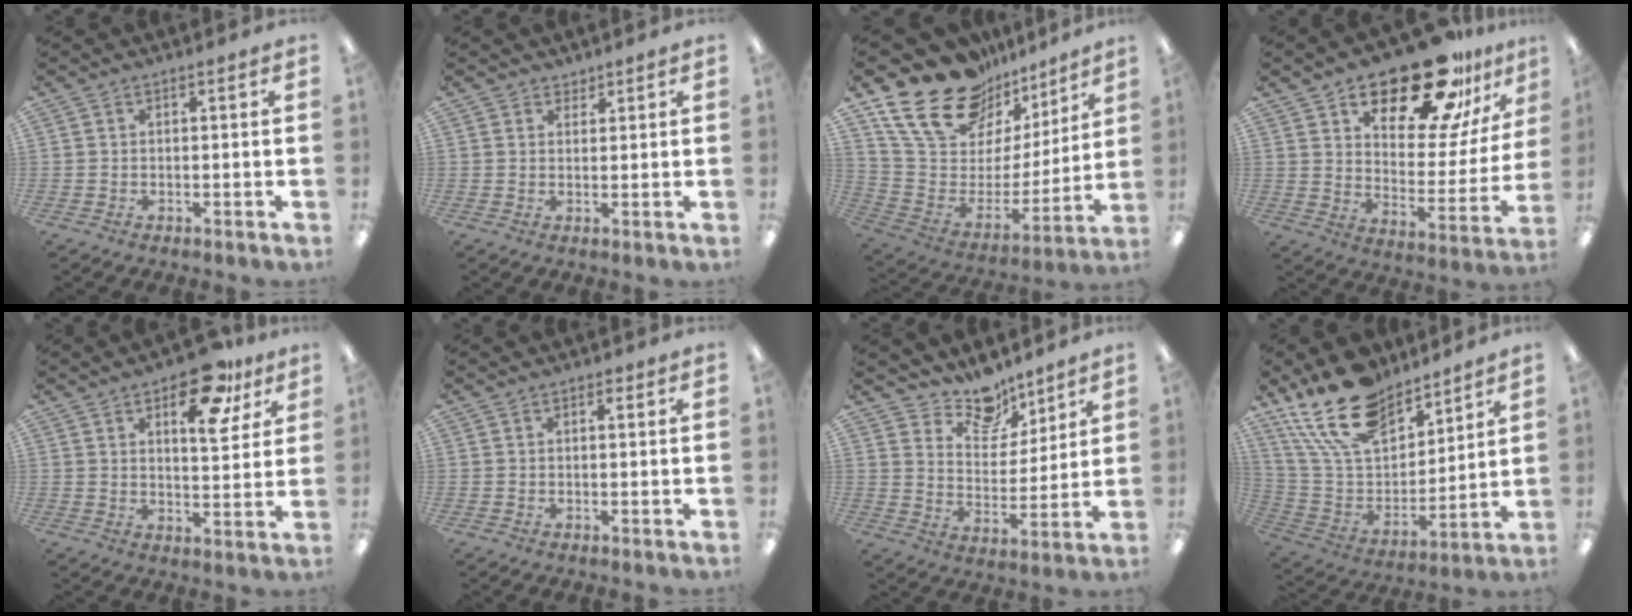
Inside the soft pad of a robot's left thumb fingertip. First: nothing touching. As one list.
[{"total": 1.9, "force": [1.6, 0.9, -0.1], "torque": [0.002, -0.002, 0.032]}, {"total": 21.5, "force": [16.3, 11.1, 8.7], "torque": [-0.156, -0.118, 0.298]}, {"total": 22.8, "force": [17.9, 7.8, 11.7], "torque": [-0.174, -0.124, 0.300]}, {"total": 14.9, "force": [8.9, 6.6, 10.0], "torque": [-0.123, -0.039, 0.144]}, {"total": 0.9, "force": [0.5, 0.4, 0.6], "torque": [-0.003, -0.001, 0.008]}, {"total": 11.5, "force": [9.7, 5.2, 3.1], "torque": [-0.052, -0.071, 0.182]}, {"total": 20.8, "force": [15.1, 10.5, 9.7], "torque": [-0.200, -0.080, 0.279]}]